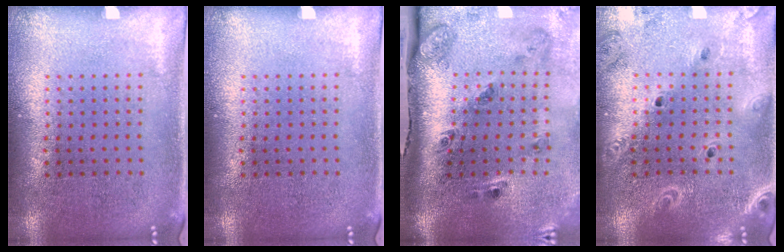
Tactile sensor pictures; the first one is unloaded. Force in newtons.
{"total": 0.0}
{"total": 3.3, "press": 2.0, "slide": 2.7}
{"total": 2.1, "press": 1.9, "slide": 0.9}